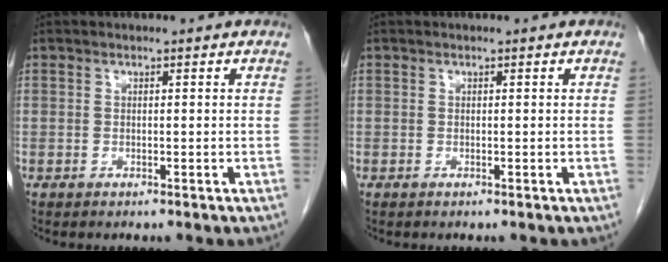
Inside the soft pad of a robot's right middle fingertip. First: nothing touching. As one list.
[{"total": 0.0}]